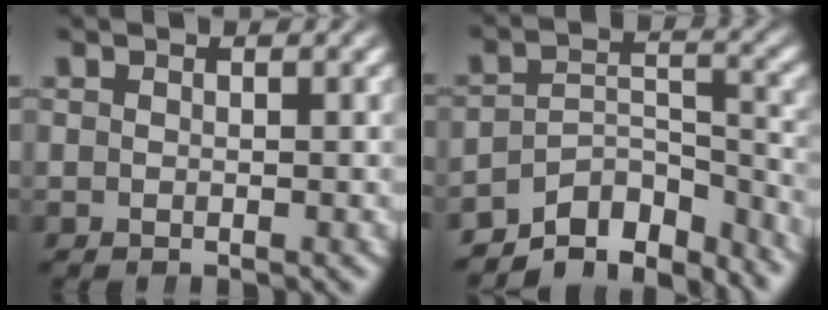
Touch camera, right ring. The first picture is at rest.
{"total": 11.5, "force": [-8.7, 5.5, 5.1], "torque": [-0.079, -0.043, -0.124]}